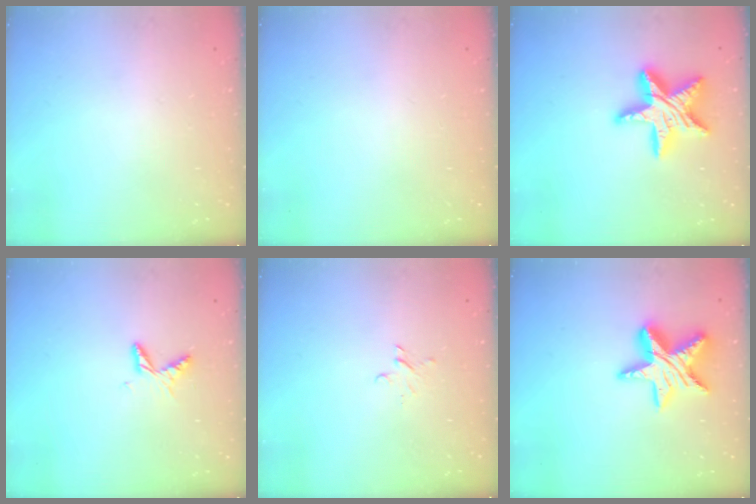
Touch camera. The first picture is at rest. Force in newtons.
{"total": 0.0}
{"total": 17.3, "press": 17.3, "slide": 1.5}
{"total": 5.6, "press": 5.6, "slide": 0.5}
{"total": 2.2, "press": 2.2, "slide": 0.2}
{"total": 16.8, "press": 16.7, "slide": 1.4}